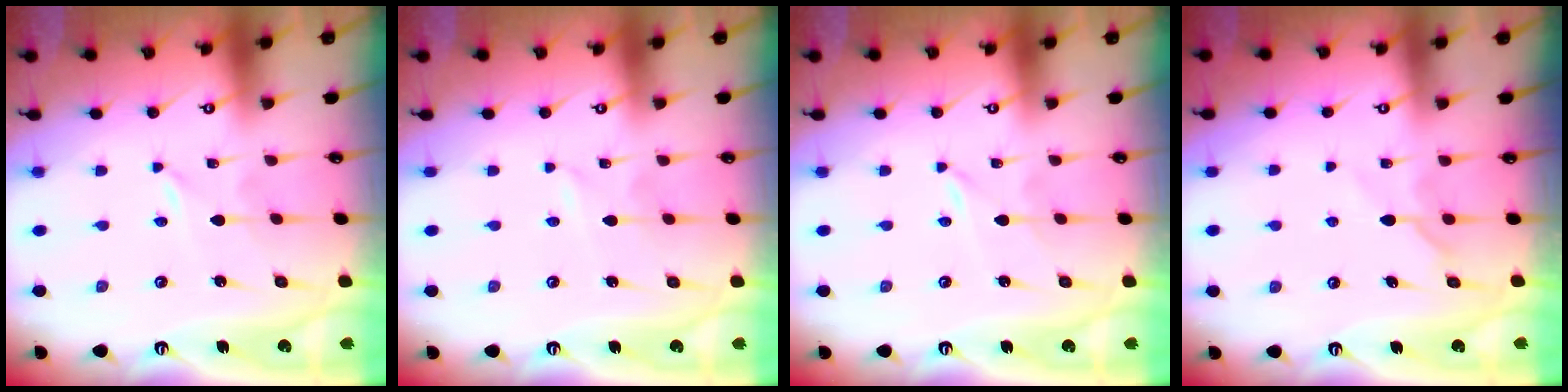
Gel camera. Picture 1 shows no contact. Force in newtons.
{"total": 0.0}
{"total": 0.0}
{"total": 5.9, "press": 5.9, "slide": 0.4}